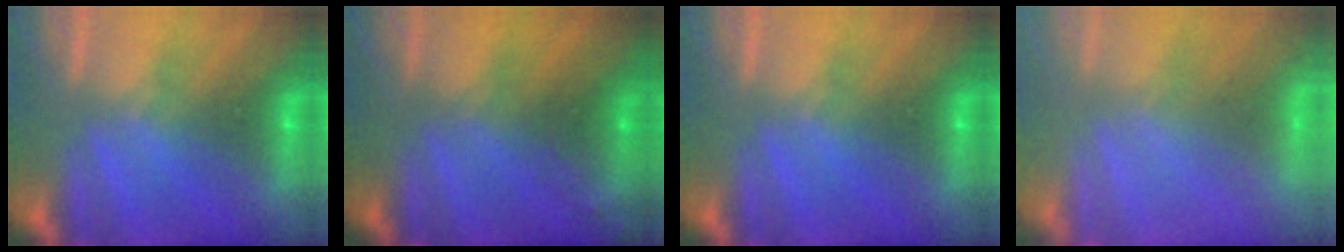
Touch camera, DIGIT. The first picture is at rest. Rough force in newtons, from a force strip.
{"total": 6.7}
{"total": 0.0}
{"total": 5.8}